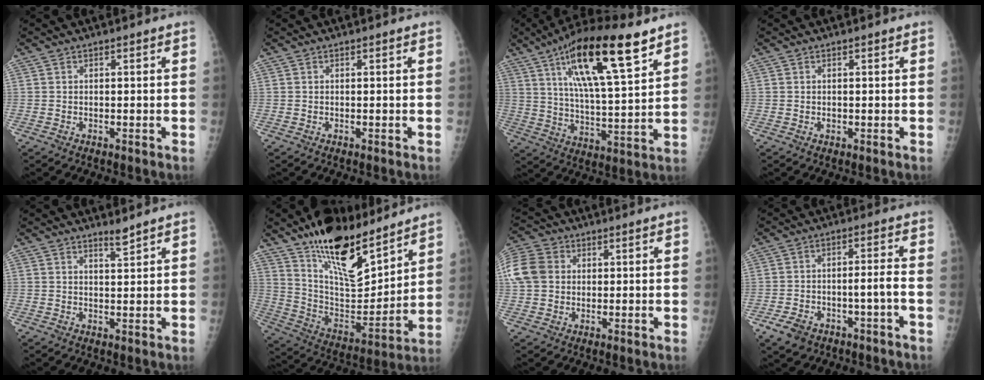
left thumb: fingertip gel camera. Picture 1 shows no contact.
{"total": 0.0}
{"total": 19.7, "force": [10.9, 4.7, 15.7], "torque": [-0.245, -0.037, 0.188]}
{"total": 0.6, "force": [0.3, 0.5, 0.2], "torque": [0.005, -0.001, 0.003]}
{"total": 1.8, "force": [1.7, -0.1, 0.6], "torque": [-0.003, -0.019, 0.030]}
{"total": 21.6, "force": [16.0, 7.7, 12.3], "torque": [-0.157, -0.103, 0.279]}
{"total": 14.2, "force": [2.5, 11.8, 7.5], "torque": [-0.187, 0.034, 0.046]}
{"total": 7.0, "force": [-4.1, 2.6, 5.0], "torque": [-0.093, 0.034, -0.059]}